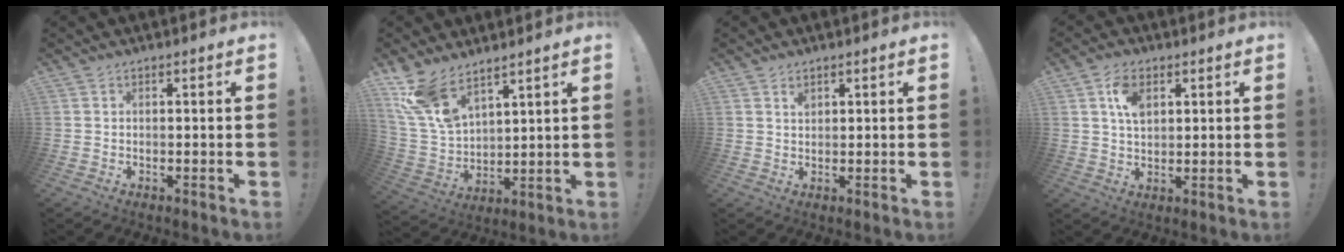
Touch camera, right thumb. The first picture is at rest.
{"total": 12.2, "force": [9.7, 4.8, 5.6], "torque": [-0.134, -0.059, 0.189]}
{"total": 1.5, "force": [1.1, 0.9, 0.6], "torque": [0.000, -0.006, 0.019]}
{"total": 7.0, "force": [2.8, 4.5, 4.6], "torque": [-0.071, -0.005, 0.050]}